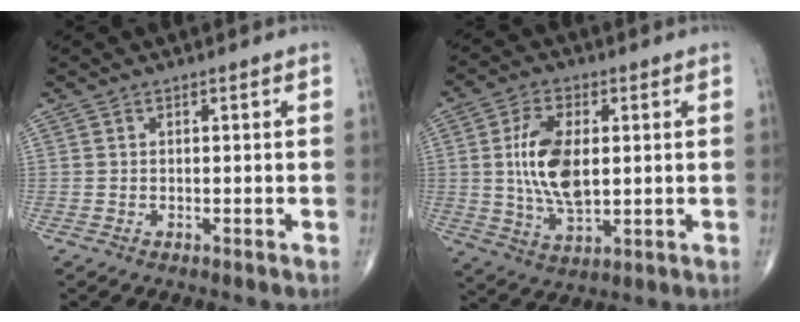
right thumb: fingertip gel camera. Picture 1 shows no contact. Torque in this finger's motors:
{"motor_torque": [1.48, 1.82, 1.15, -0.05, 0.14]}